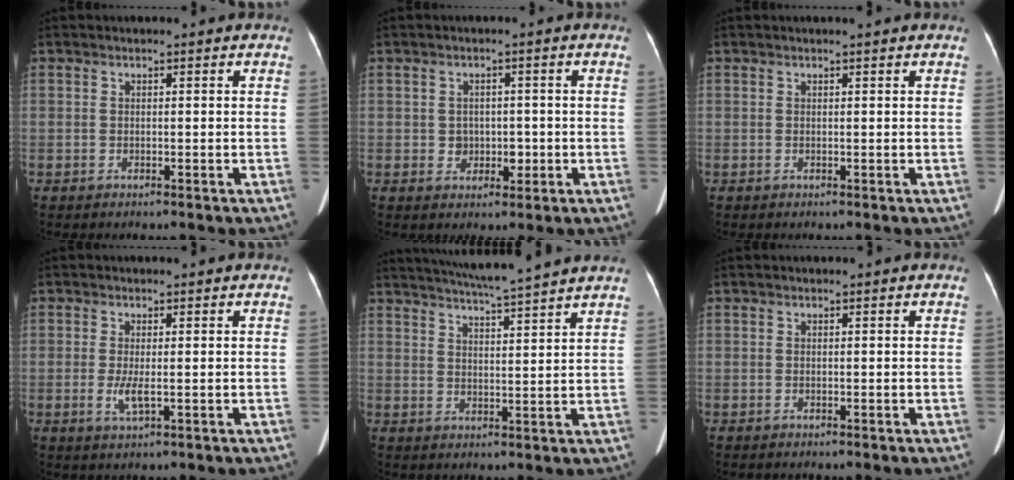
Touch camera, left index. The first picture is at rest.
{"total": 3.0, "force": [-0.4, 2.5, 1.5], "torque": [-0.021, 0.008, 0.001]}
{"total": 1.2, "force": [1.0, -0.1, 0.6], "torque": [-0.008, 0.010, 0.015]}
{"total": 2.6, "force": [-0.4, 0.6, 2.5], "torque": [-0.054, -0.006, -0.003]}
{"total": 12.6, "force": [11.3, -1.4, 5.4], "torque": [-0.097, 0.003, 0.157]}
{"total": 0.0}